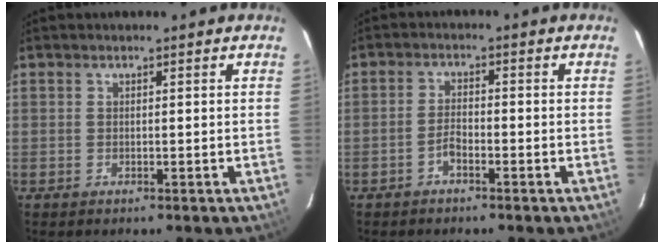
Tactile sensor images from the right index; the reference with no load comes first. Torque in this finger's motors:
{"motor_torque": [-0.13, -0.10, -0.04, 0.00]}